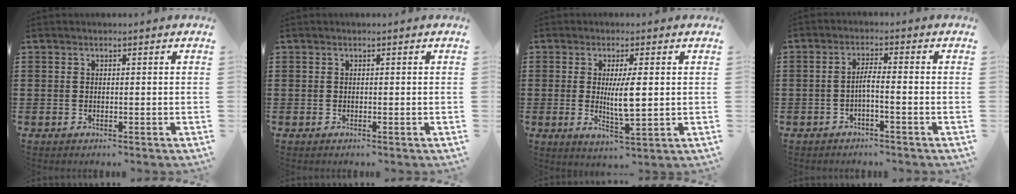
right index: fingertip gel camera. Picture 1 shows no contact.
{"total": 0.0}
{"total": 6.2, "force": [0.3, 1.4, 6.0], "torque": [-0.108, -0.005, -0.001]}
{"total": 2.6, "force": [-1.2, 0.0, 2.3], "torque": [-0.043, 0.001, -0.025]}